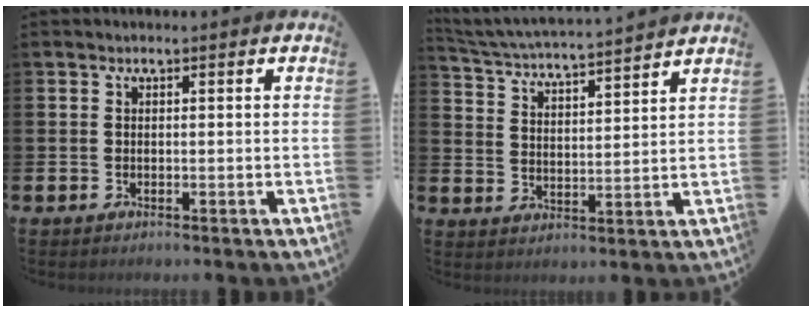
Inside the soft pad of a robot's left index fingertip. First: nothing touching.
{"total": 4.6, "force": [4.5, -0.2, 0.7], "torque": [-0.038, -0.041, 0.075]}